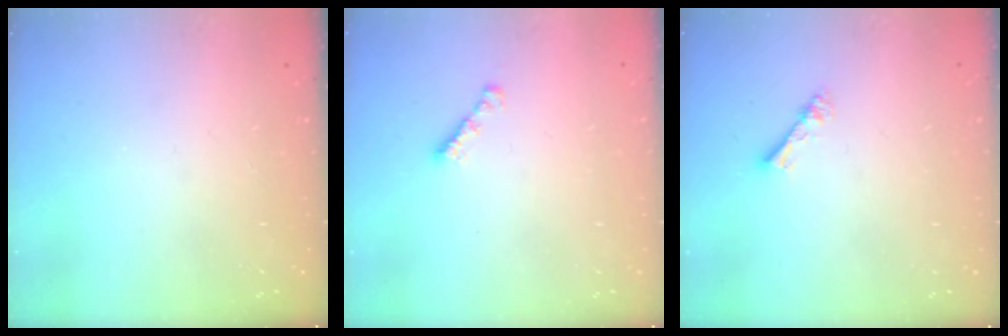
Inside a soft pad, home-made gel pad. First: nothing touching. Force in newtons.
{"total": 1.9, "press": 1.9, "slide": 0.5}
{"total": 2.3, "press": 2.3, "slide": 0.3}